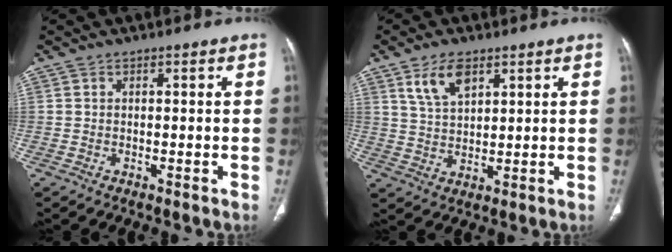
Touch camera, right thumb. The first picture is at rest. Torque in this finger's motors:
{"motor_torque": [-1.17, 1.11, 0.44, -0.16, 0.03]}